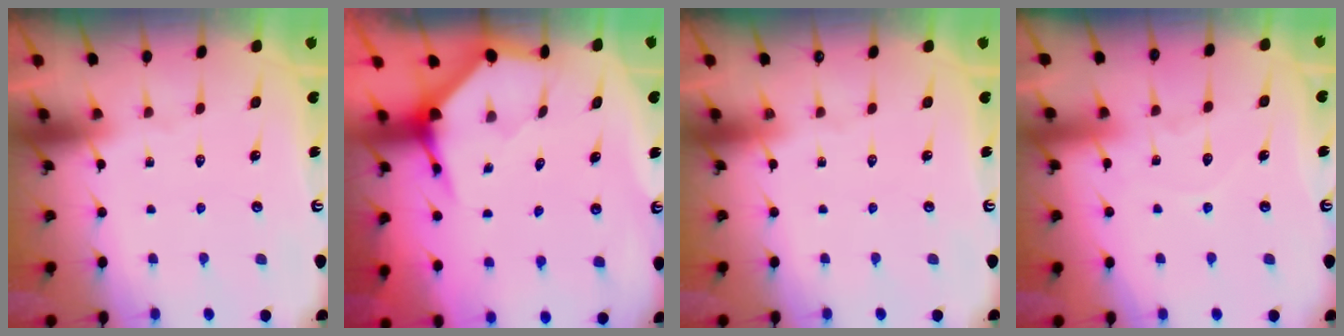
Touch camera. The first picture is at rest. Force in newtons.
{"total": 4.0, "press": 4.0, "slide": 0.4}
{"total": 0.0}
{"total": 6.5, "press": 6.5, "slide": 0.6}